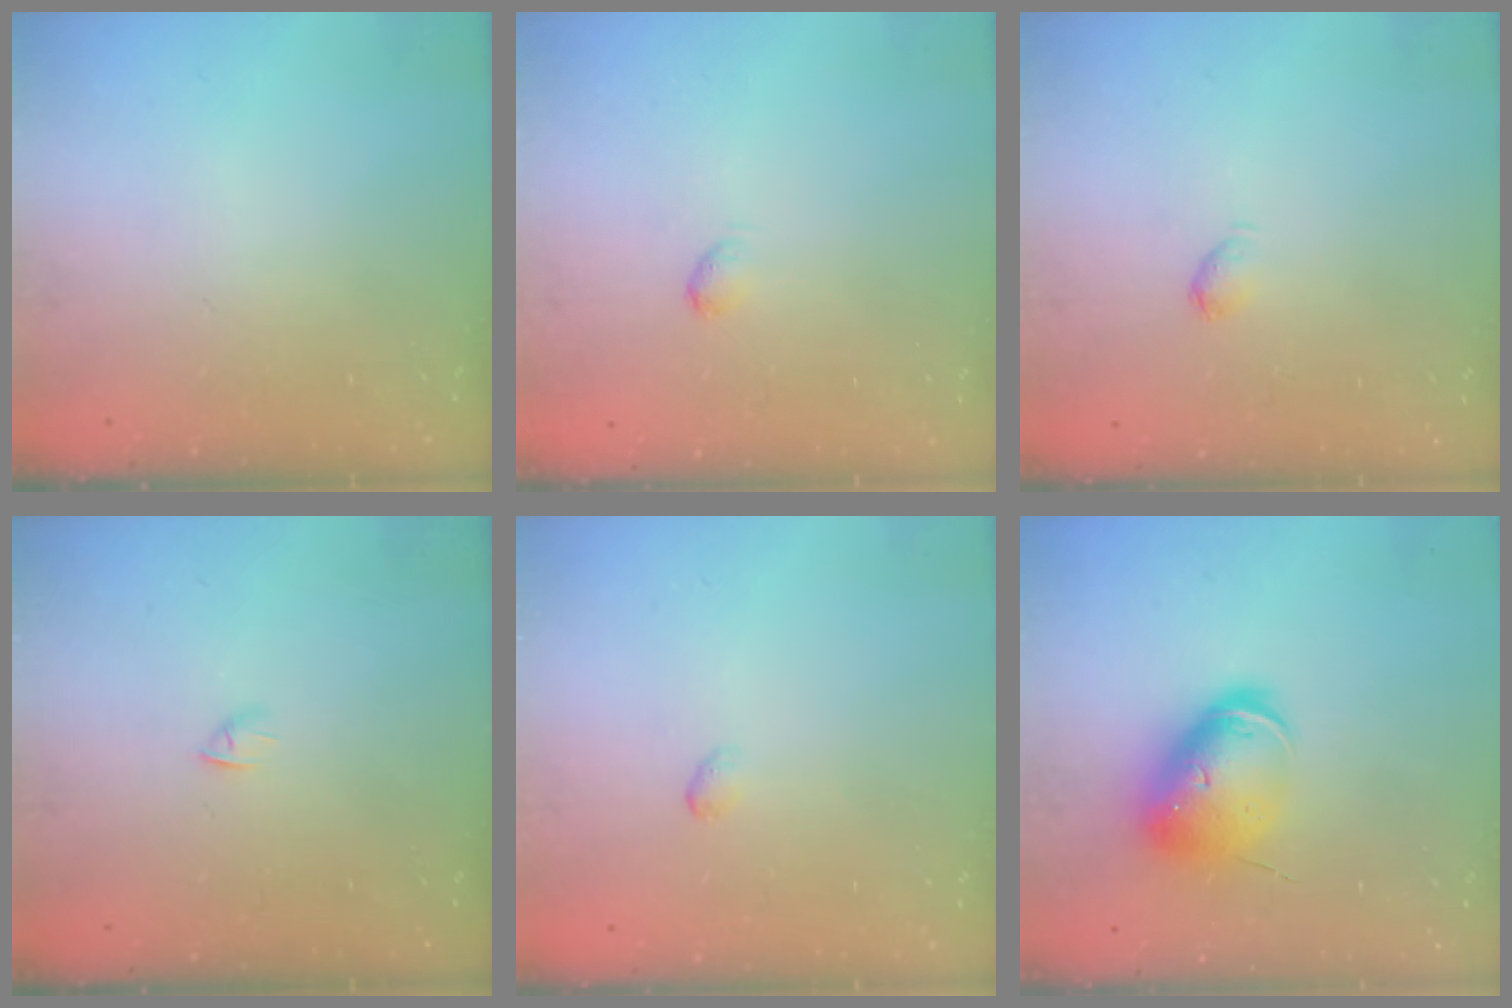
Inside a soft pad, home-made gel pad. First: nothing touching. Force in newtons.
{"total": 2.7, "press": 2.7, "slide": 0.5}
{"total": 3.0, "press": 3.0, "slide": 0.5}
{"total": 2.4, "press": 2.3, "slide": 0.7}
{"total": 2.6, "press": 2.5, "slide": 0.5}
{"total": 12.8, "press": 12.6, "slide": 2.3}